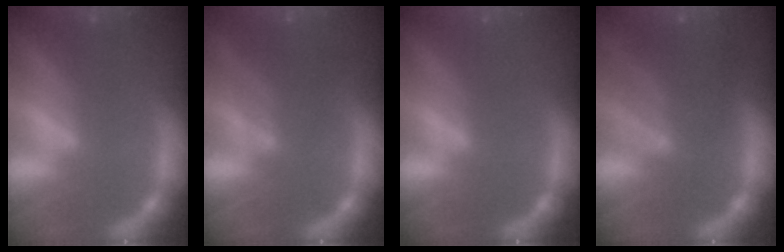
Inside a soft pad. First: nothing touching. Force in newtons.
{"total": 3.4}
{"total": 0.0}
{"total": 5.5}